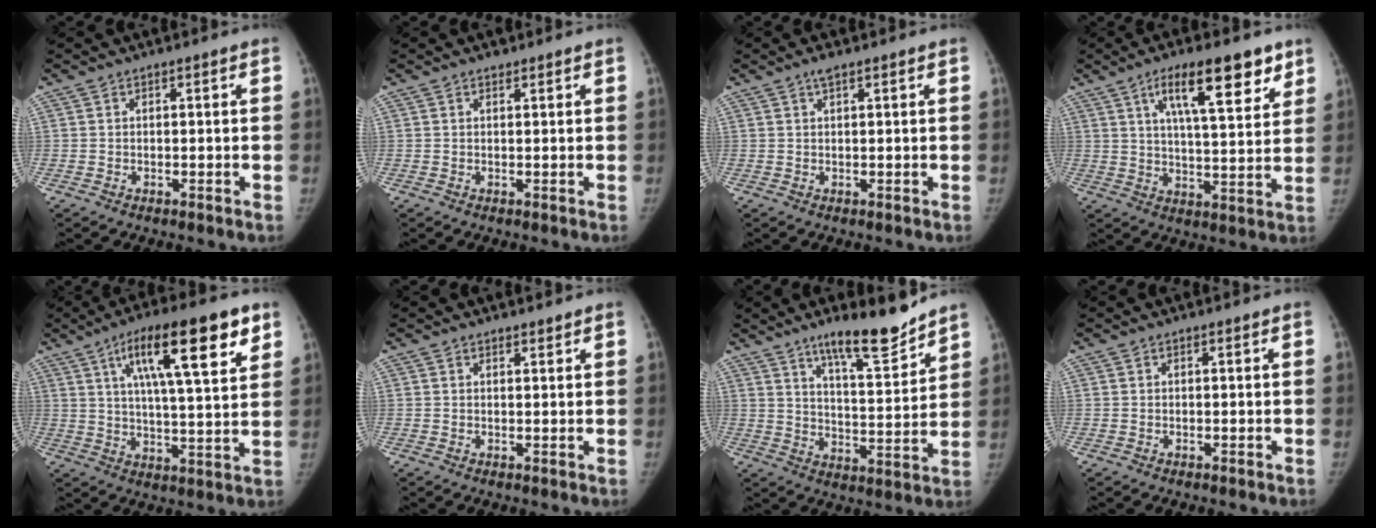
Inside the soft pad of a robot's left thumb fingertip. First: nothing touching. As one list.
[{"total": 0.8, "force": [0.6, 0.5, 0.1], "torque": [0.005, -0.004, 0.007]}, {"total": 1.5, "force": [1.0, 0.4, 1.0], "torque": [-0.013, 0.002, 0.016]}, {"total": 14.7, "force": [8.3, 4.5, 11.3], "torque": [-0.150, -0.031, 0.133]}, {"total": 18.4, "force": [9.2, 4.6, 15.3], "torque": [-0.218, -0.018, 0.145]}, {"total": 1.1, "force": [1.0, 0.4, 0.1], "torque": [0.009, -0.007, 0.014]}, {"total": 12.8, "force": [10.0, 2.3, 7.6], "torque": [-0.095, -0.072, 0.164]}, {"total": 0.0}]